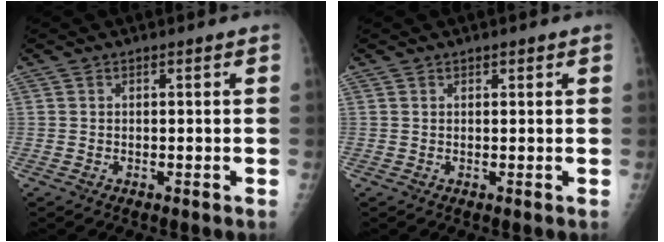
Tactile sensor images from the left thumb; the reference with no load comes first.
{"total": 0.9, "force": [0.6, 0.4, 0.5], "torque": [-0.002, -0.001, 0.007]}